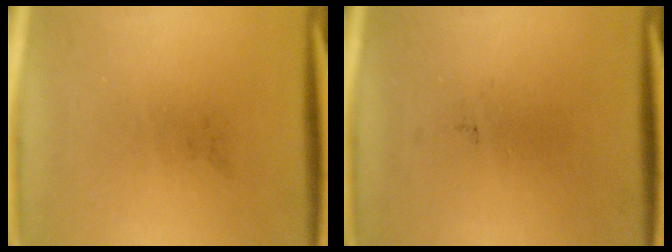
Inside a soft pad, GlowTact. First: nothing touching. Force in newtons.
{"total": 0.0}